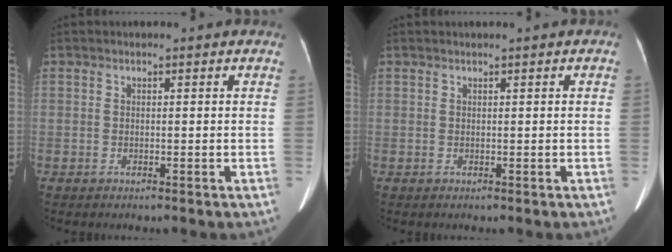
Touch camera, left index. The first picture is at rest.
{"total": 0.0}